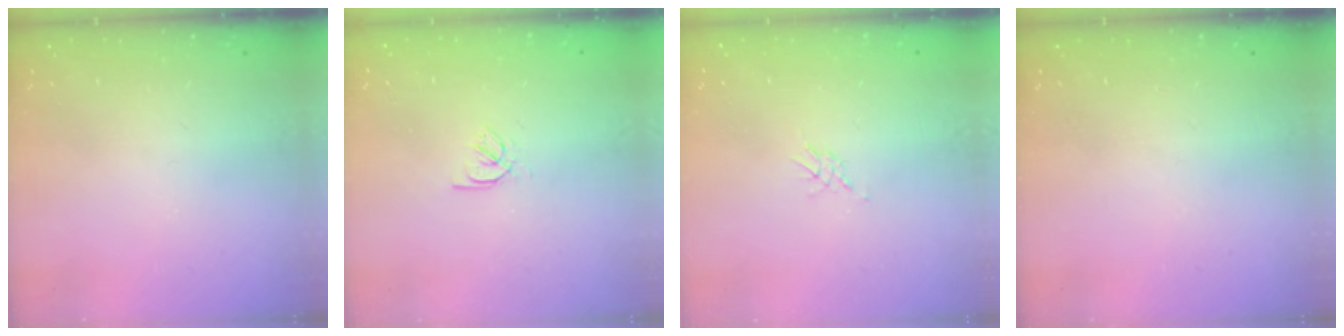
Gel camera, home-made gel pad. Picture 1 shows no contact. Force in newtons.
{"total": 2.3, "press": 2.2, "slide": 0.3}
{"total": 1.4, "press": 1.4, "slide": 0.2}
{"total": 0.0}